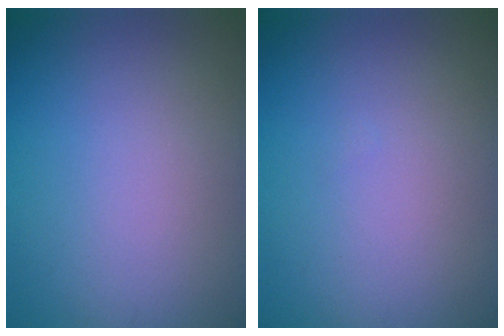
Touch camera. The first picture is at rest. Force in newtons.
{"total": 0.0}